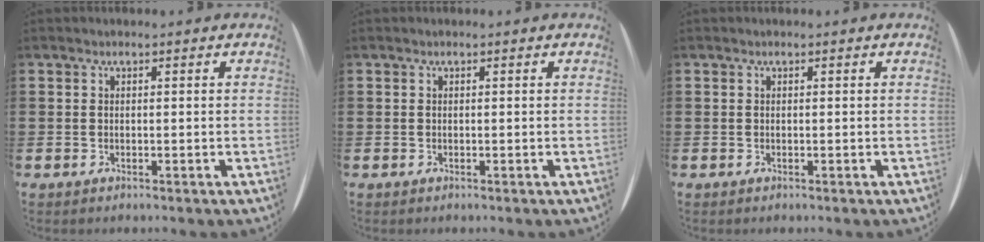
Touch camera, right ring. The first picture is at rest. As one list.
[{"total": 0.0}, {"total": 0.0}]